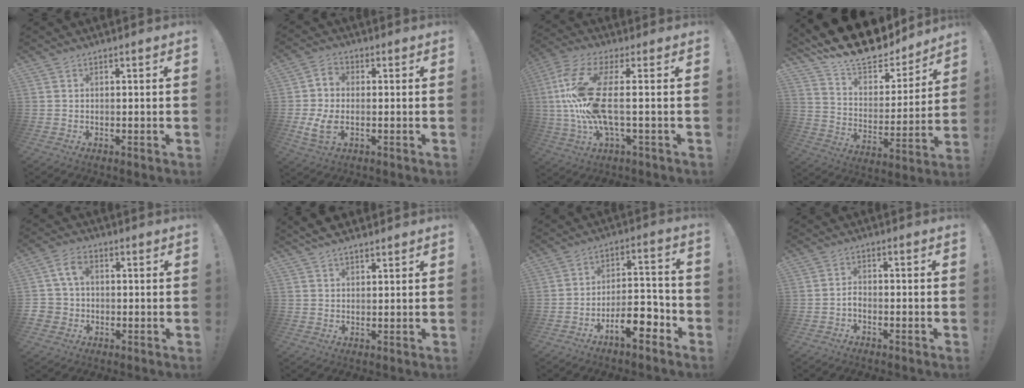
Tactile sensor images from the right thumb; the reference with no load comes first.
{"total": 7.6, "force": [-1.4, 4.5, 5.9], "torque": [-0.119, -0.008, -0.023]}
{"total": 18.0, "force": [0.7, 5.6, 17.1], "torque": [-0.358, -0.015, 0.008]}
{"total": 15.9, "force": [13.8, 5.1, 5.9], "torque": [-0.111, -0.110, 0.243]}
{"total": 7.1, "force": [1.4, 5.7, 4.1], "torque": [-0.091, 0.007, 0.030]}
{"total": 4.2, "force": [3.7, 1.4, 1.5], "torque": [-0.017, -0.021, 0.066]}
{"total": 12.0, "force": [-7.1, 4.6, 8.5], "torque": [-0.113, 0.048, -0.120]}
{"total": 2.3, "force": [-1.5, 0.6, 1.6], "torque": [-0.032, 0.003, -0.029]}